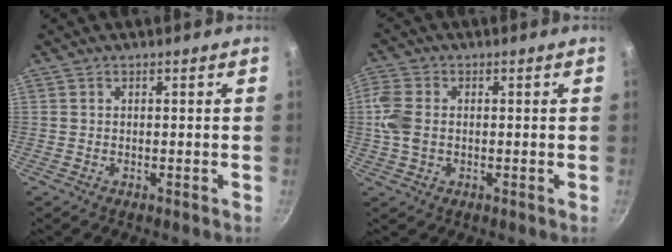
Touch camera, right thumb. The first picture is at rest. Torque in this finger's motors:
{"motor_torque": [0.59, 1.75, 1.06, 0.21, 0.11]}